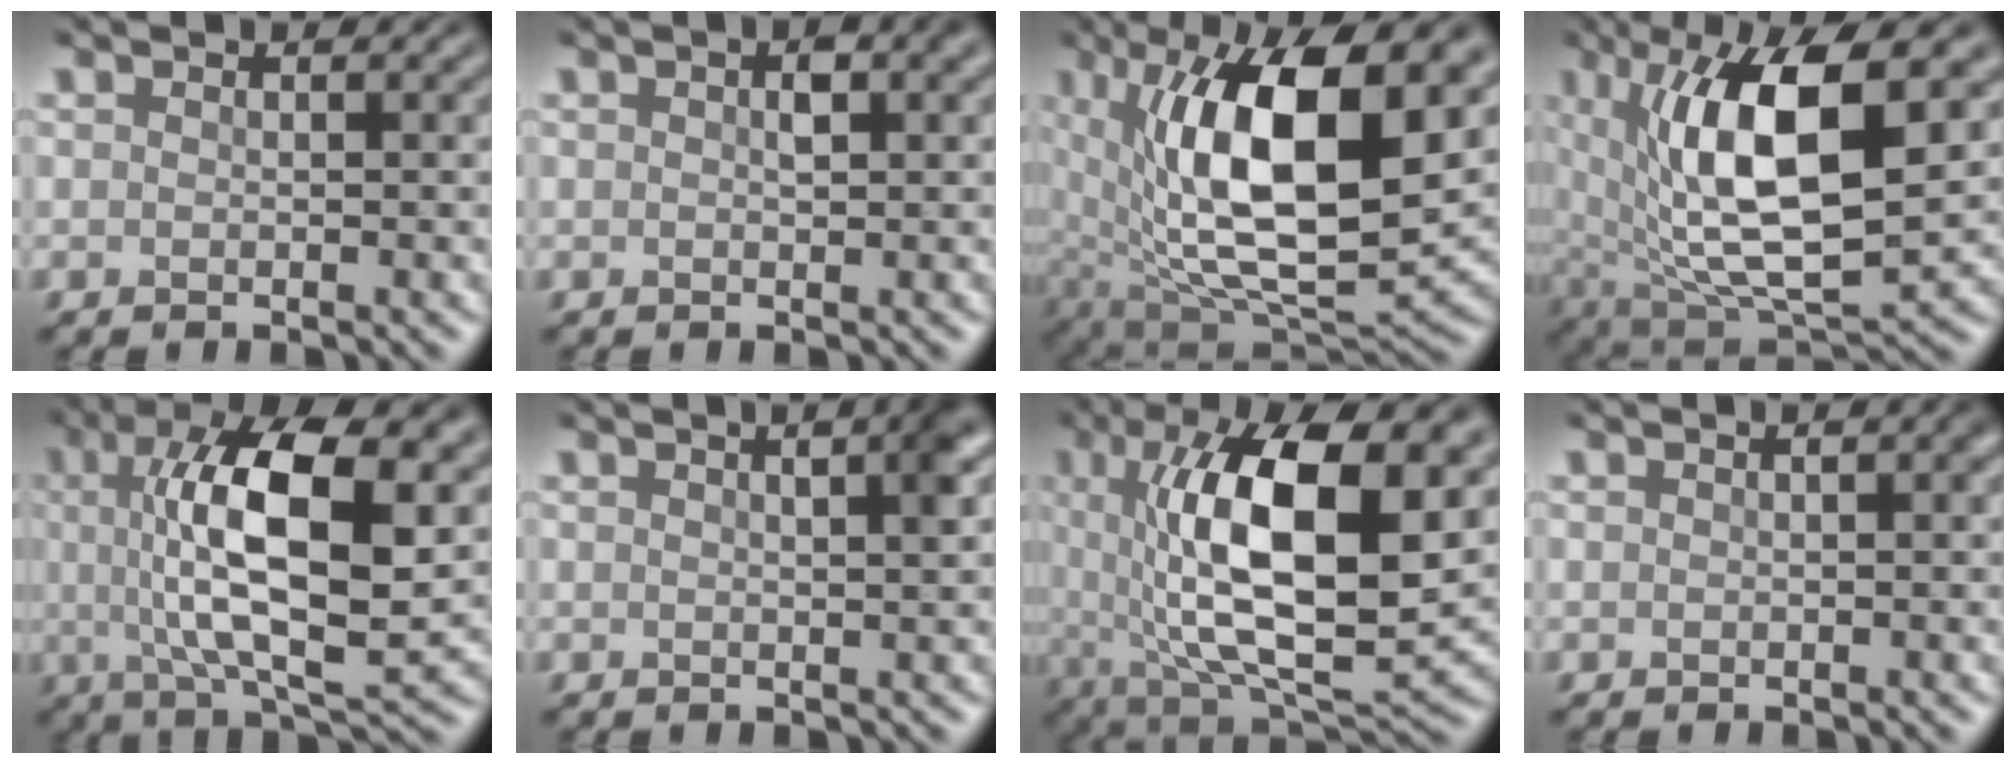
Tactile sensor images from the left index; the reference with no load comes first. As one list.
[{"total": 1.7, "force": [0.4, 0.7, 1.5], "torque": [-0.023, 0.004, 0.006]}, {"total": 17.1, "force": [4.0, 7.7, 14.7], "torque": [-0.238, 0.001, 0.063]}, {"total": 13.3, "force": [2.8, 5.3, 11.8], "torque": [-0.199, -0.003, 0.048]}, {"total": 13.4, "force": [2.1, 5.0, 12.3], "torque": [-0.205, 0.006, 0.035]}, {"total": 2.6, "force": [0.9, 0.6, 2.4], "torque": [-0.019, 0.014, 0.010]}, {"total": 15.3, "force": [2.5, 6.5, 13.7], "torque": [-0.216, -0.004, 0.040]}, {"total": 0.8, "force": [0.0, 0.1, 0.8], "torque": [-0.010, 0.004, 0.002]}]